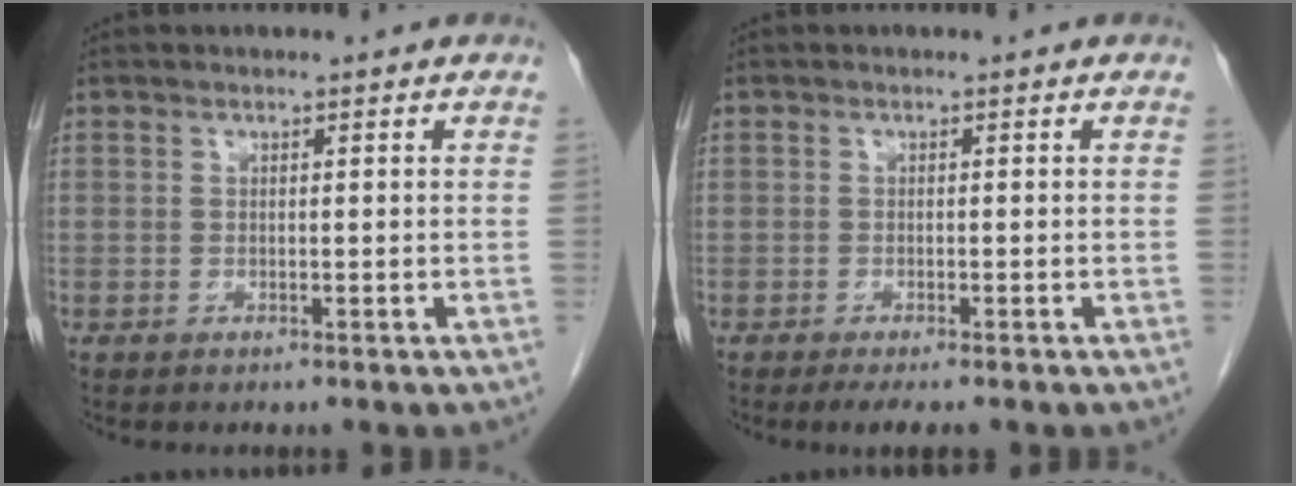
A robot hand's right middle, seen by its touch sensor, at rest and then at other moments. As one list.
[{"total": 2.7, "force": [-2.1, 0.5, 1.7], "torque": [-0.028, -0.010, -0.029]}]